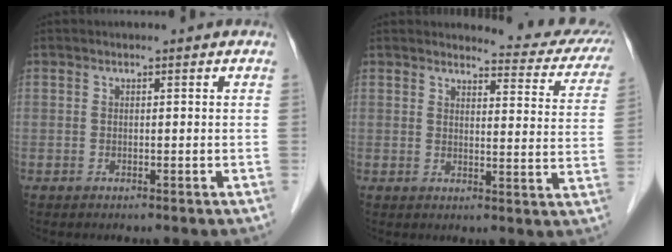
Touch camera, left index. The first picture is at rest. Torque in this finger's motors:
{"motor_torque": [1.04, -1.09, 0.24, 0.01]}